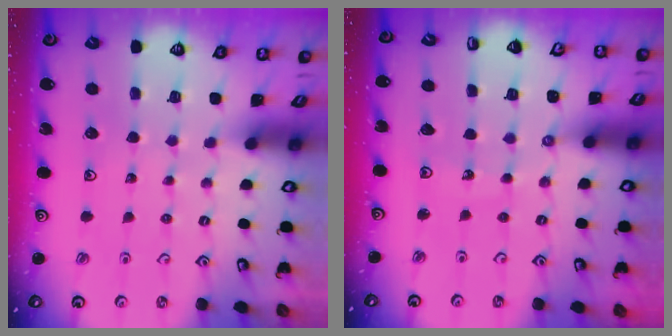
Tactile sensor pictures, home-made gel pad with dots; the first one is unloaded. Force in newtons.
{"total": 5.6, "press": 5.6, "slide": 0.8}